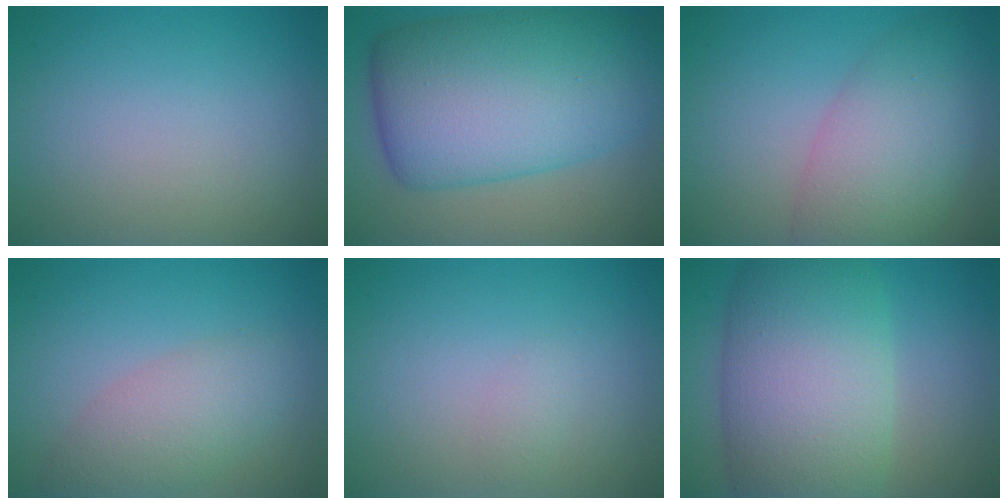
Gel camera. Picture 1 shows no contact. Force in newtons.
{"total": 13.6, "press": 13.6, "slide": 0.2}
{"total": 6.8, "press": 6.7, "slide": 0.5}
{"total": 4.0, "press": 4.0, "slide": 0.2}
{"total": 0.8, "press": 0.8, "slide": 0.0}
{"total": 11.9, "press": 11.9, "slide": 0.6}